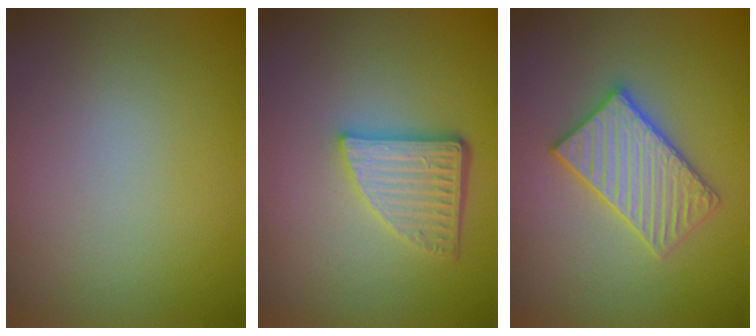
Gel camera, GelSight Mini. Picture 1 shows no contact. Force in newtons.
{"total": 4.6, "press": 3.5, "slide": 2.9}
{"total": 4.1, "press": 4.0, "slide": 0.7}